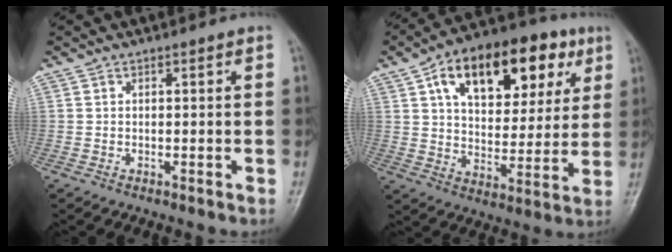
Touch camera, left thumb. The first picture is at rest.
{"total": 22.8, "force": [9.9, 12.5, 16.2], "torque": [-0.201, 0.002, 0.152]}